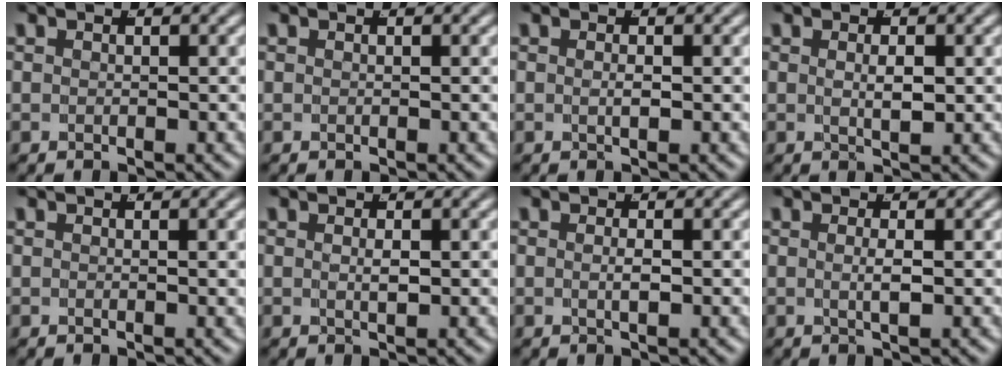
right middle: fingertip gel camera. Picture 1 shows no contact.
{"total": 0.0}
{"total": 0.7, "force": [-0.1, -0.3, 0.7], "torque": [-0.014, -0.008, 0.003]}
{"total": 1.6, "force": [0.3, 0.0, 1.5], "torque": [-0.023, -0.011, 0.013]}
{"total": 0.6, "force": [0.3, -0.2, 0.4], "torque": [-0.005, 0.002, 0.003]}
{"total": 0.9, "force": [0.1, -0.3, 0.9], "torque": [-0.016, -0.010, 0.010]}
{"total": 0.9, "force": [-0.2, -0.2, 0.8], "torque": [-0.017, -0.006, 0.000]}
{"total": 1.2, "force": [0.0, -0.5, 1.1], "torque": [-0.022, -0.008, 0.003]}